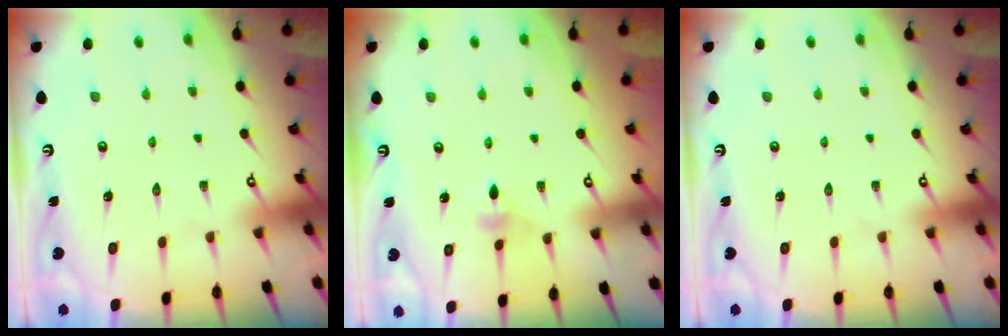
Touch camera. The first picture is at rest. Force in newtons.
{"total": 2.9, "press": 2.8, "slide": 0.6}
{"total": 0.0}